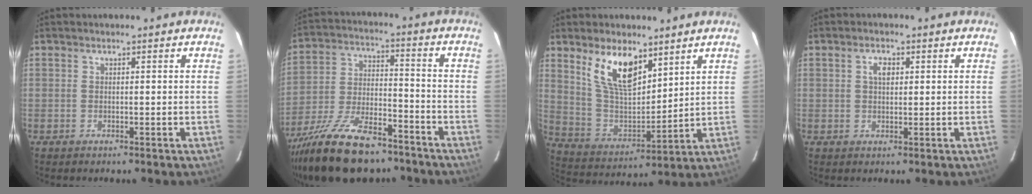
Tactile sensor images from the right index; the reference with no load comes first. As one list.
[{"total": 20.5, "force": [-15.2, 8.0, 11.3], "torque": [-0.228, -0.022, -0.250]}, {"total": 13.4, "force": [8.0, 5.9, 9.0], "torque": [-0.171, 0.000, 0.164]}, {"total": 2.5, "force": [0.7, 1.5, 1.9], "torque": [-0.032, 0.008, 0.013]}]